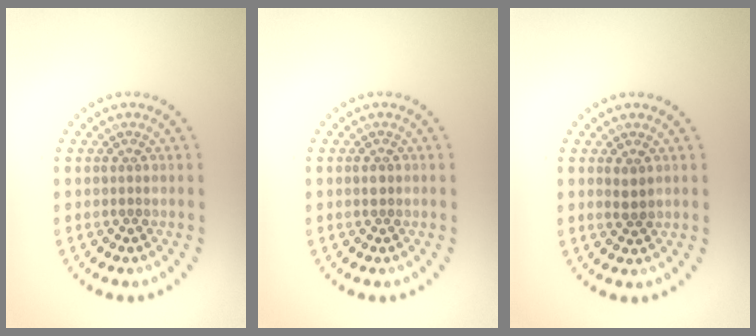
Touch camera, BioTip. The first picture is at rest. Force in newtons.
{"total": 0.8, "press": 0.7, "slide": 0.3}
{"total": 1.1, "press": 1.1, "slide": 0.3}